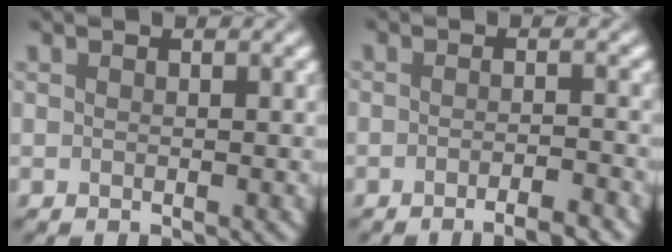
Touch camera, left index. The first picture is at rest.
{"total": 2.9, "force": [-2.2, 0.3, 1.9], "torque": [-0.025, 0.004, -0.037]}